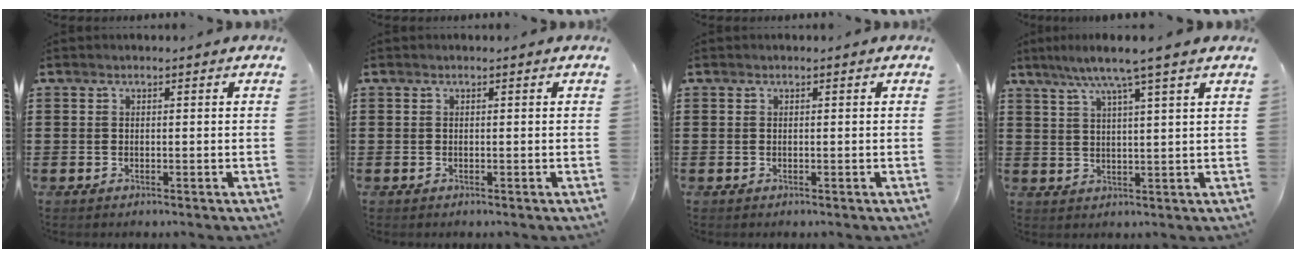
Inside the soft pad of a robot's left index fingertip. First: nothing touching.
{"total": 0.0}
{"total": 0.0}
{"total": 6.1, "force": [4.5, -0.7, 4.1], "torque": [-0.093, -0.007, 0.075]}